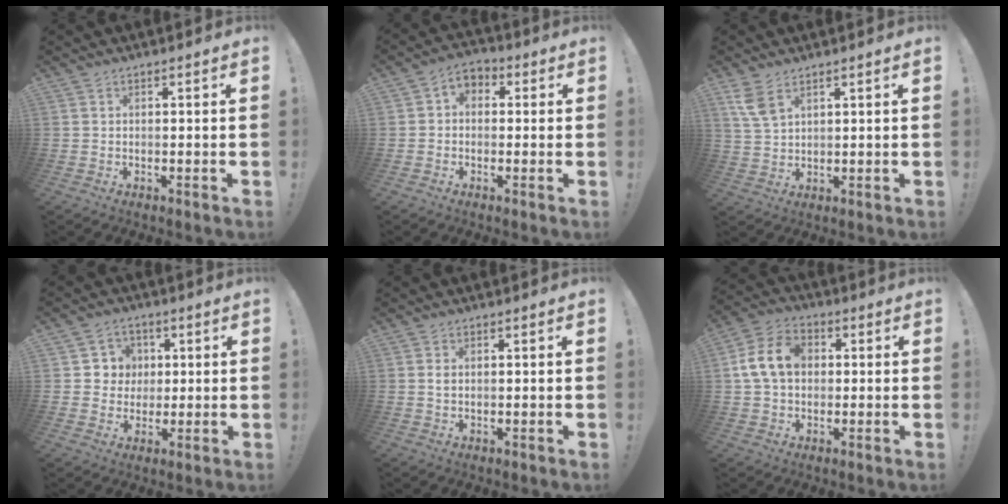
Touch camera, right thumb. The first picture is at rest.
{"total": 4.3, "force": [-1.1, 3.4, 2.3], "torque": [-0.033, 0.013, -0.018]}
{"total": 6.0, "force": [3.6, 2.9, 3.8], "torque": [-0.067, -0.015, 0.068]}
{"total": 7.1, "force": [1.0, 7.0, 0.9], "torque": [-0.009, -0.009, 0.023]}
{"total": 1.3, "force": [0.4, 0.7, 1.0], "torque": [-0.020, 0.003, 0.007]}
{"total": 12.4, "force": [1.8, 9.5, 7.9], "torque": [-0.142, 0.016, 0.037]}